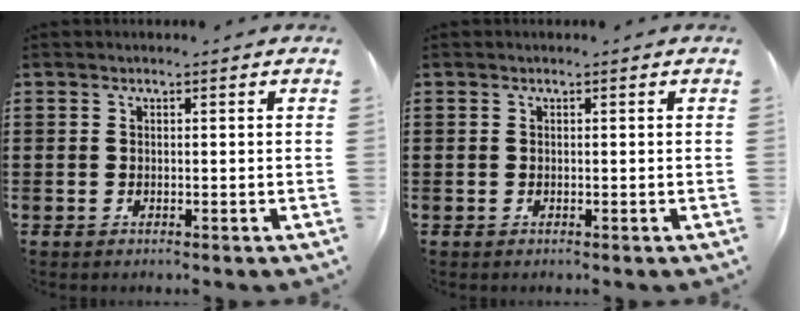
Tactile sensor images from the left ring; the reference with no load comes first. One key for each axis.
{"total": 0.0}